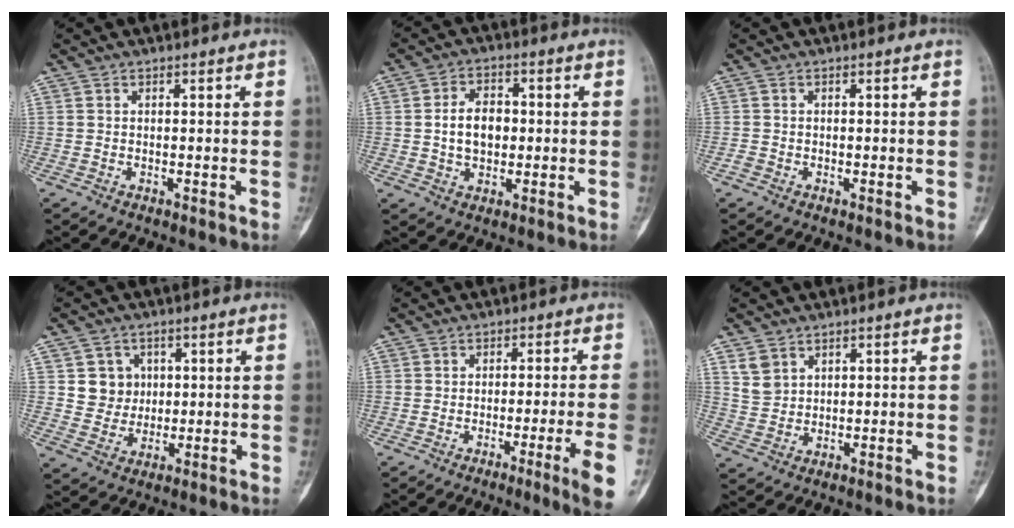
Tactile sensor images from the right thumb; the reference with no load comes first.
{"total": 7.0, "force": [0.1, 4.8, 5.0], "torque": [-0.073, 0.012, 0.002]}
{"total": 0.8, "force": [-0.4, 0.7, 0.2], "torque": [-0.001, 0.002, -0.011]}
{"total": 6.2, "force": [1.5, 5.8, 1.5], "torque": [0.011, -0.001, 0.026]}
{"total": 7.6, "force": [-3.2, -0.8, 6.8], "torque": [-0.102, -0.003, -0.049]}
{"total": 4.0, "force": [2.3, 2.9, 1.5], "torque": [-0.020, -0.012, 0.057]}